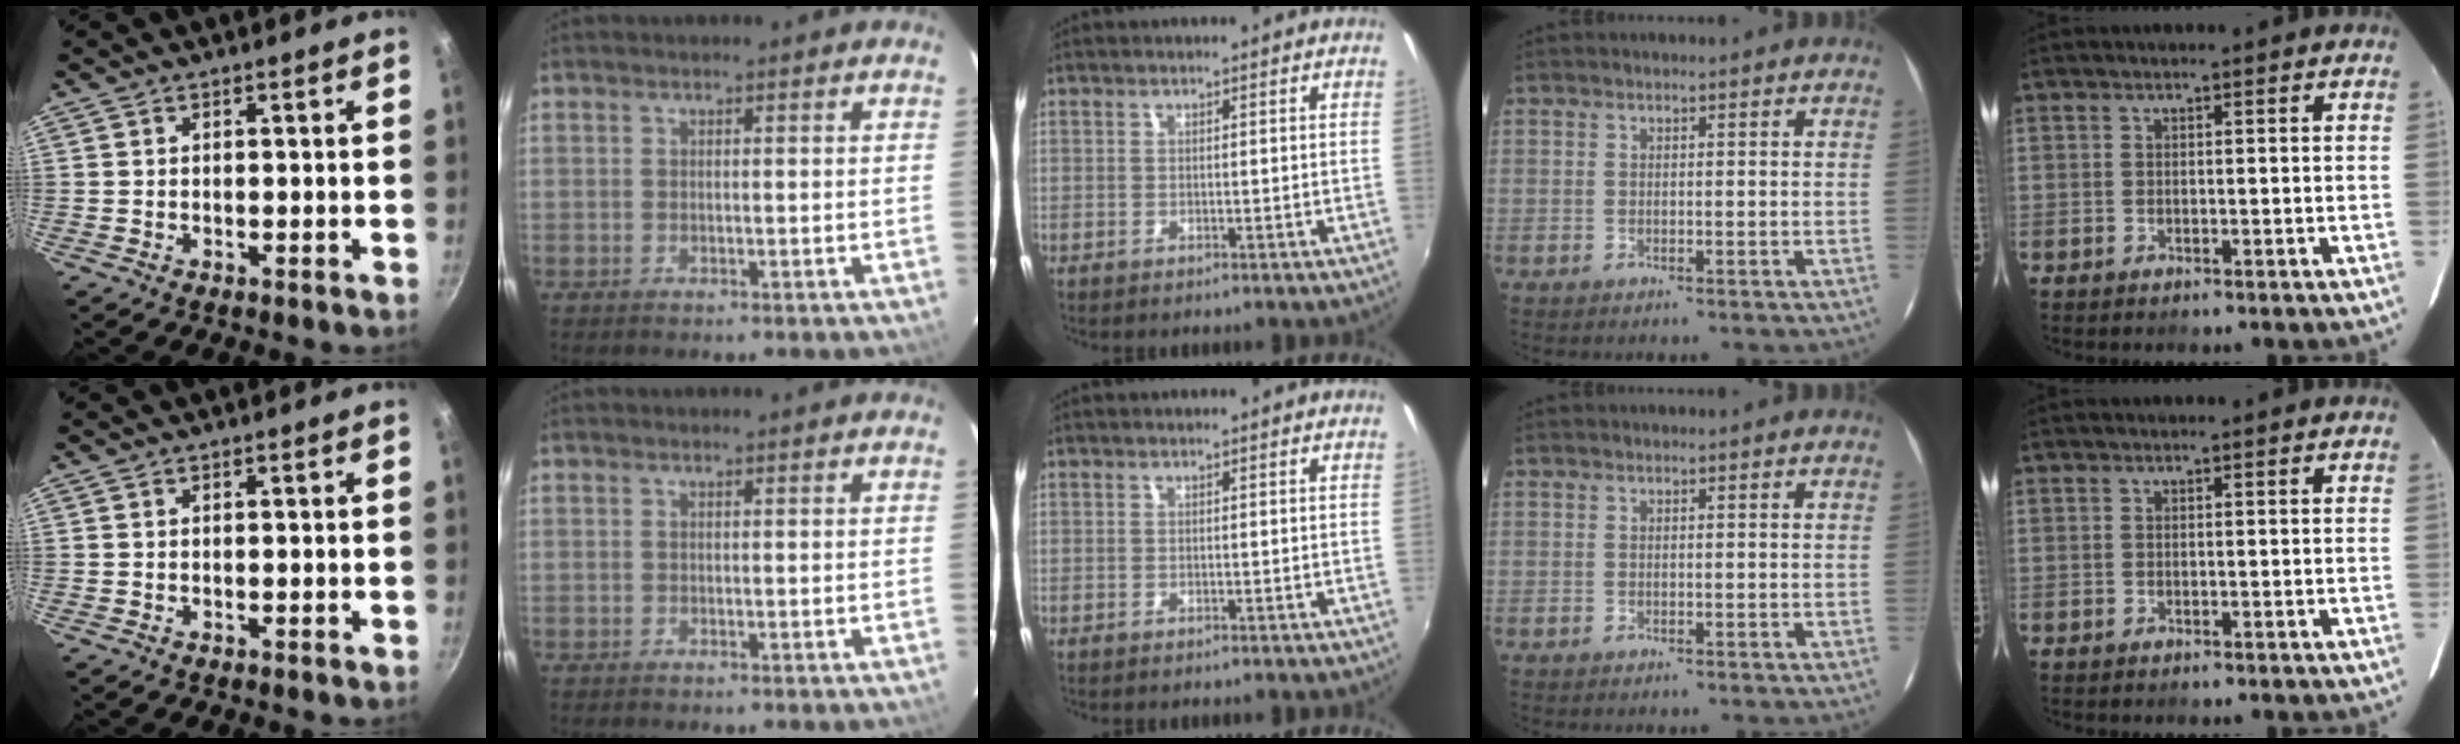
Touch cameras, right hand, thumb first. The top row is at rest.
{}